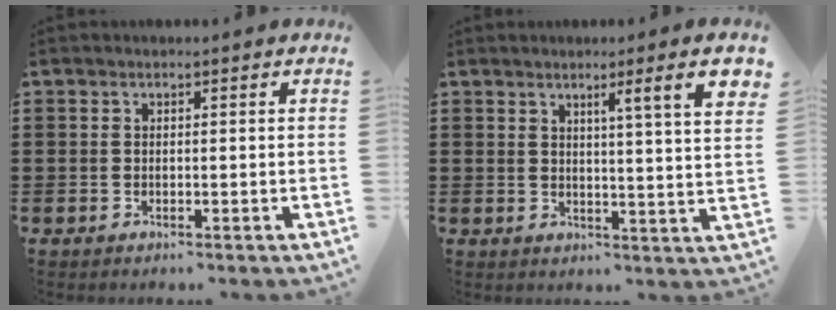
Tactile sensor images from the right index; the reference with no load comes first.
{"total": 5.9, "force": [3.0, -0.5, 5.0], "torque": [-0.080, -0.015, 0.041]}